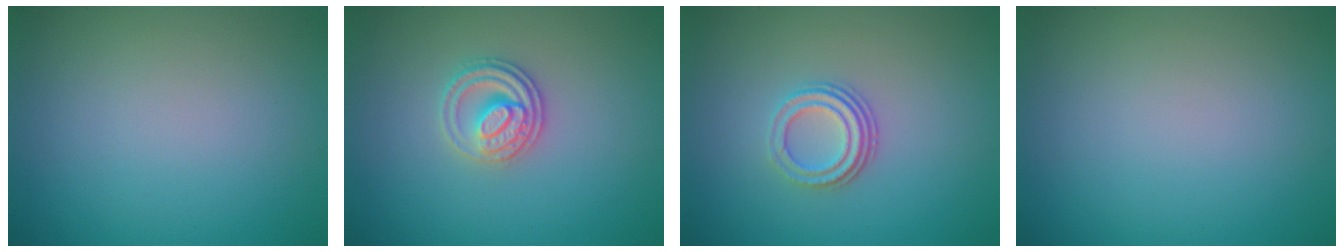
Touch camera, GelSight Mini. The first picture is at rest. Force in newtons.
{"total": 2.7, "press": 2.5, "slide": 0.9}
{"total": 3.0, "press": 2.2, "slide": 2.0}
{"total": 0.0}